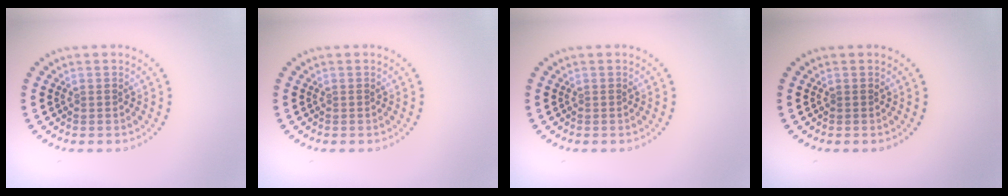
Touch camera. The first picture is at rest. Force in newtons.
{"total": 0.0}
{"total": 0.0}
{"total": 0.0}